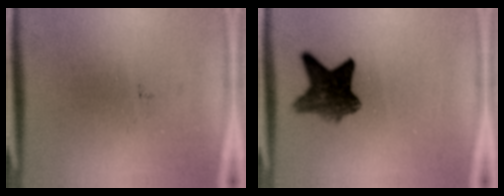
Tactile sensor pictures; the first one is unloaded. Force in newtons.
{"total": 7.0}